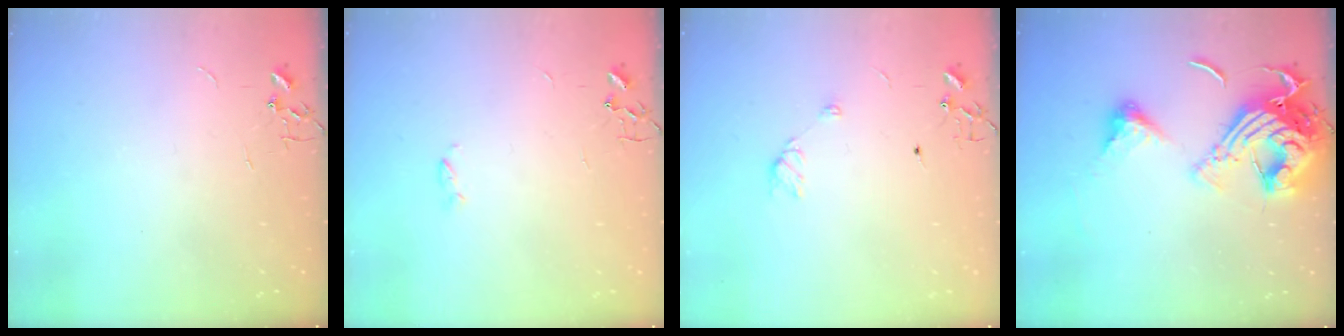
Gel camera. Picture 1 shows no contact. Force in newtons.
{"total": 2.4, "press": 2.4, "slide": 0.5}
{"total": 6.5, "press": 6.5, "slide": 0.7}
{"total": 18.9, "press": 18.8, "slide": 1.8}